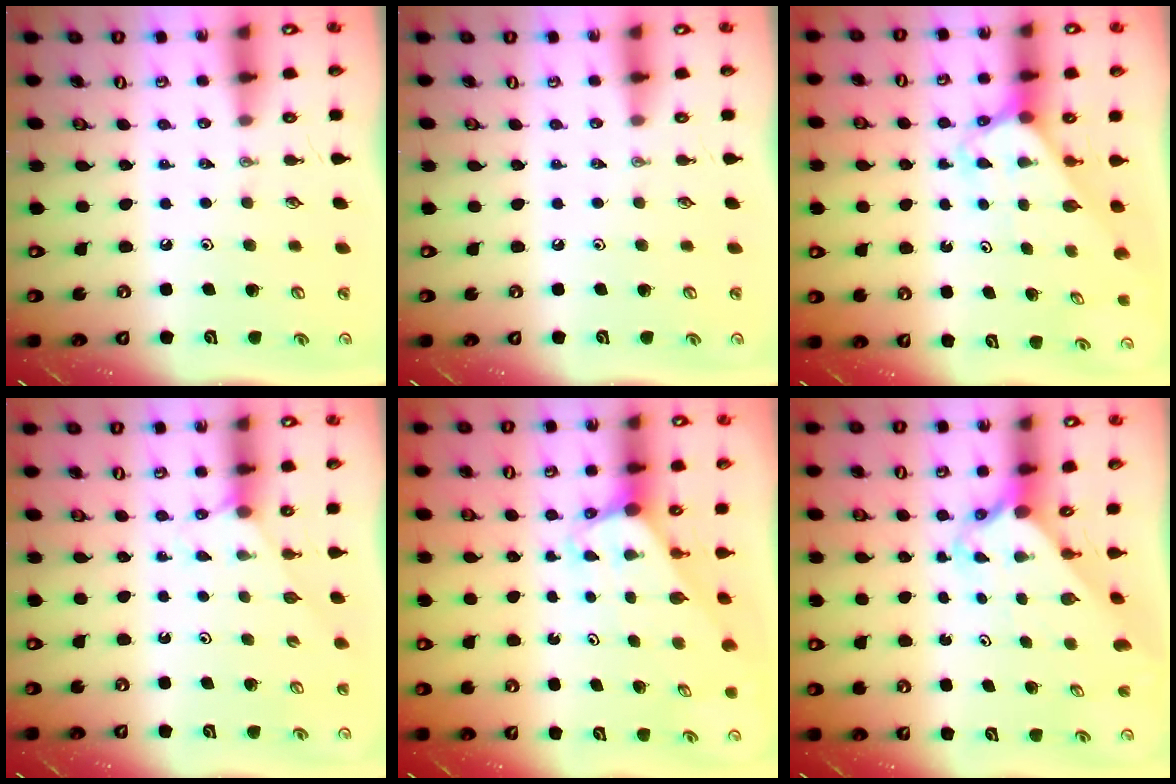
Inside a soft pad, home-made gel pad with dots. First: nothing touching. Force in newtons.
{"total": 0.0}
{"total": 2.7, "press": 2.7, "slide": 0.2}
{"total": 3.8, "press": 3.8, "slide": 0.5}
{"total": 3.0, "press": 3.0, "slide": 0.1}
{"total": 2.3, "press": 2.3, "slide": 0.2}